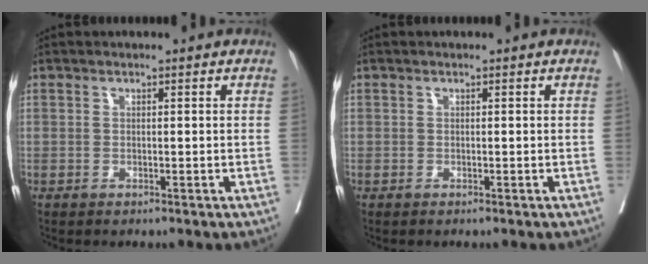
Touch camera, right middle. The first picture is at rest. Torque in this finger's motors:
{"motor_torque": [-0.05, -0.15, 0.05, 0.00]}